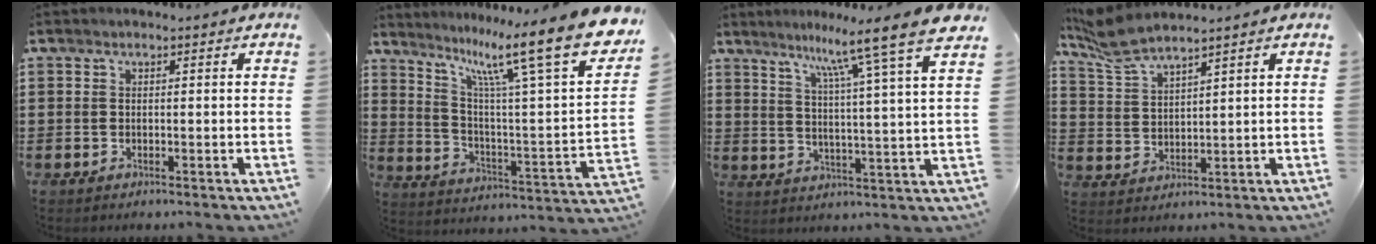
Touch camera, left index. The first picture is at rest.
{"total": 16.2, "force": [11.1, 1.4, 11.8], "torque": [-0.221, -0.071, 0.171]}
{"total": 10.0, "force": [7.9, -1.2, 5.9], "torque": [-0.113, -0.061, 0.118]}
{"total": 6.0, "force": [5.2, 0.6, 3.0], "torque": [-0.074, -0.013, 0.094]}